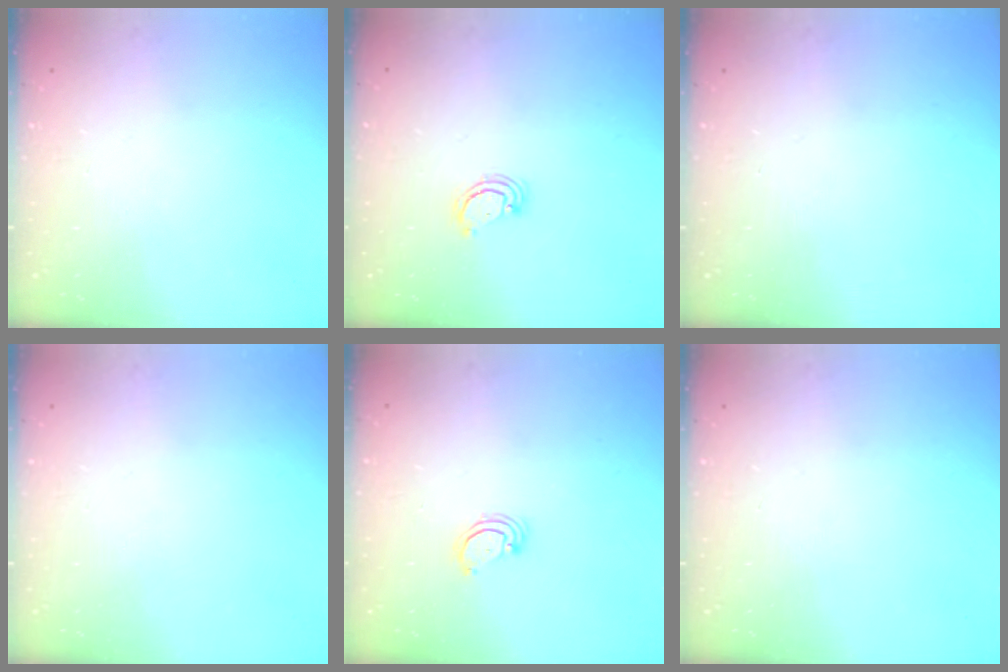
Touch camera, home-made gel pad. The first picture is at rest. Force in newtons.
{"total": 2.9, "press": 2.8, "slide": 0.3}
{"total": 0.0}
{"total": 0.0}
{"total": 2.3, "press": 2.3, "slide": 0.2}
{"total": 0.0}